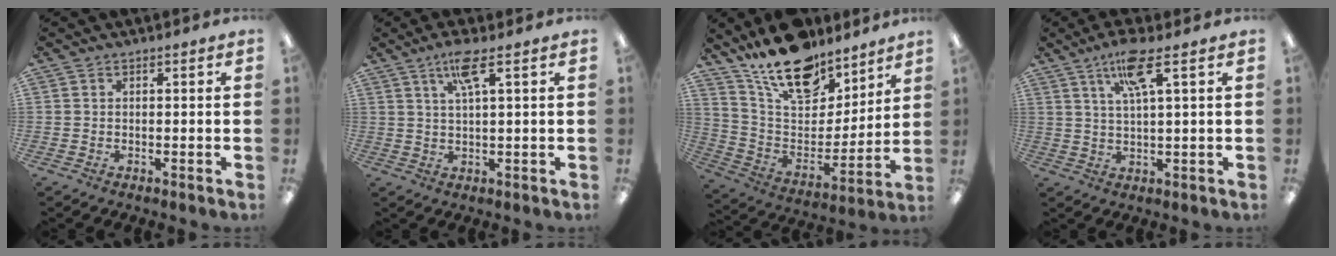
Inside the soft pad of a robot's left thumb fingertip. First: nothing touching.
{"total": 6.4, "force": [3.5, 1.1, 5.3], "torque": [-0.106, 0.004, 0.056]}
{"total": 20.2, "force": [15.7, 9.2, 8.8], "torque": [-0.166, -0.102, 0.280]}
{"total": 8.7, "force": [4.7, 1.6, 7.1], "torque": [-0.135, 0.001, 0.076]}